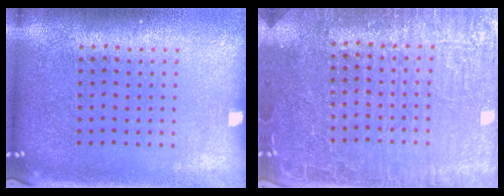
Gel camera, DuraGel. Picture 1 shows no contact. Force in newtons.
{"total": 4.1, "press": 3.9, "slide": 1.3}